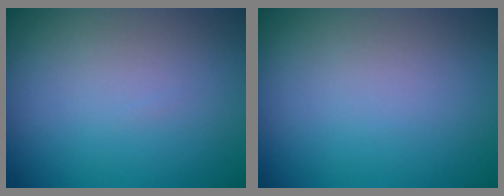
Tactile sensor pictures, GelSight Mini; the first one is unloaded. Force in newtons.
{"total": 0.0}